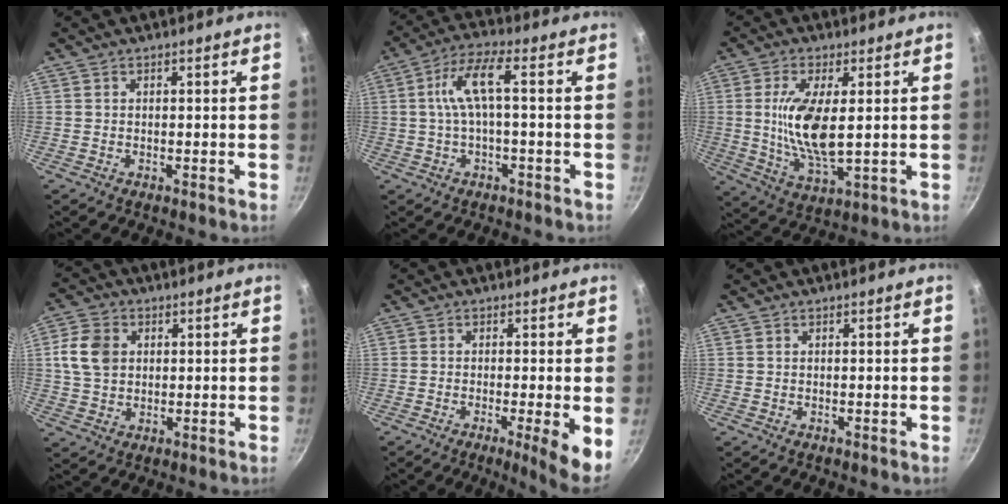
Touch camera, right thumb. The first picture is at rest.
{"total": 7.4, "force": [-0.2, 2.0, 7.1], "torque": [-0.153, 0.025, -0.004]}
{"total": 12.3, "force": [1.3, 4.7, 11.2], "torque": [-0.216, -0.014, 0.029]}
{"total": 8.2, "force": [1.7, 6.3, 5.0], "torque": [-0.081, 0.004, 0.026]}
{"total": 6.6, "force": [-1.7, 0.5, 6.3], "torque": [-0.088, -0.004, -0.028]}
{"total": 0.0}